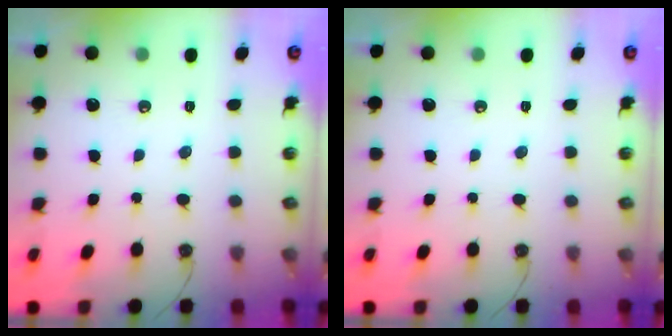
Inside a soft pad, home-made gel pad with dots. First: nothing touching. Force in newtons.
{"total": 0.0}